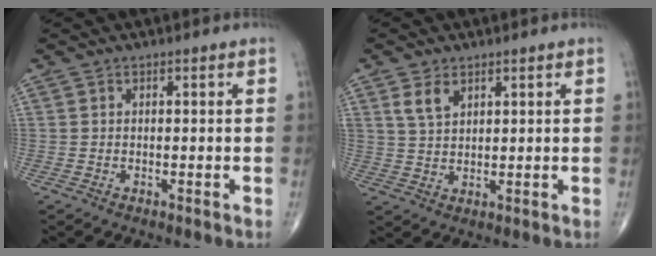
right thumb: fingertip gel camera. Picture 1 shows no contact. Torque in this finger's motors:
{"motor_torque": [0.11, 0.08, 0.31, 0.35, 0.02]}